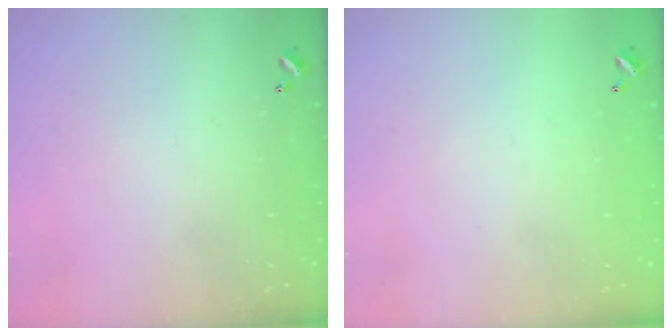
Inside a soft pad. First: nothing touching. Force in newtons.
{"total": 2.9, "press": 2.9, "slide": 0.1}